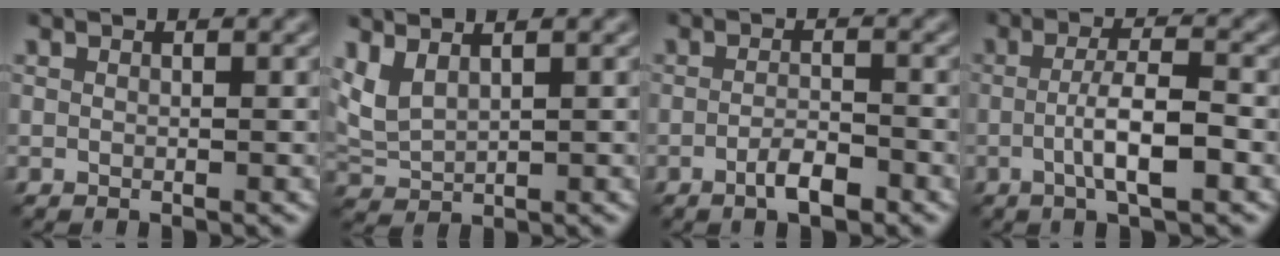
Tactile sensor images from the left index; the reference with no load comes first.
{"total": 2.8, "force": [1.8, 1.0, 1.9], "torque": [-0.055, 0.007, 0.043]}
{"total": 2.5, "force": [-1.4, 0.7, 2.0], "torque": [-0.035, 0.001, -0.027]}
{"total": 4.3, "force": [-0.9, 0.9, 4.1], "torque": [-0.072, 0.002, -0.018]}